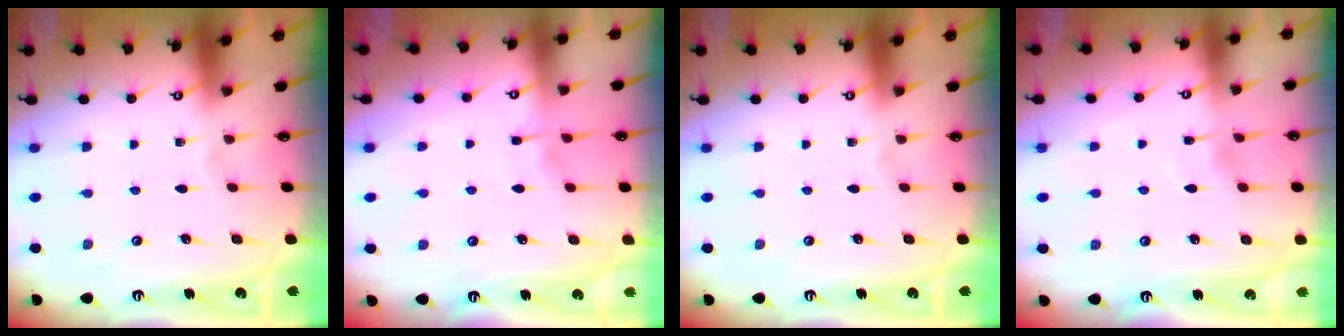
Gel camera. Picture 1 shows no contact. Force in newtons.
{"total": 1.7, "press": 1.7, "slide": 0.4}
{"total": 0.0}
{"total": 4.4, "press": 4.3, "slide": 0.6}